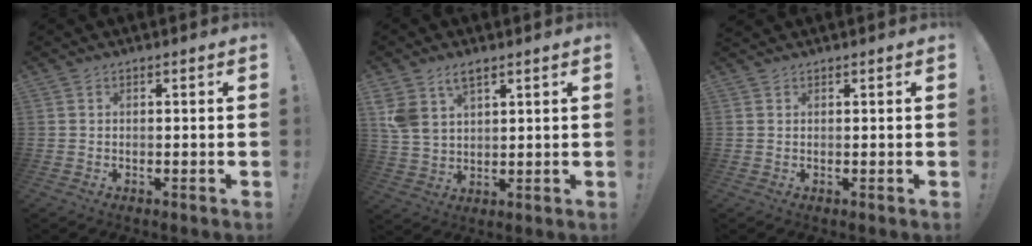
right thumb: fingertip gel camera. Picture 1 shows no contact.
{"total": 7.8, "force": [4.7, 4.4, 4.4], "torque": [-0.086, -0.011, 0.095]}
{"total": 0.7, "force": [0.6, 0.1, 0.0], "torque": [0.001, -0.002, 0.012]}